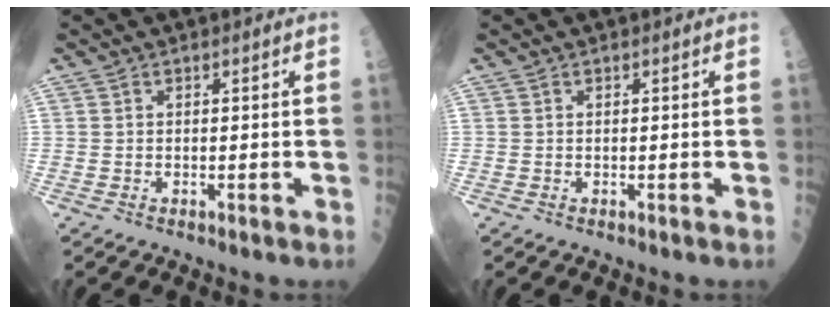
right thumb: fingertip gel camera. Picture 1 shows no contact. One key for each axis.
{"total": 0.0}